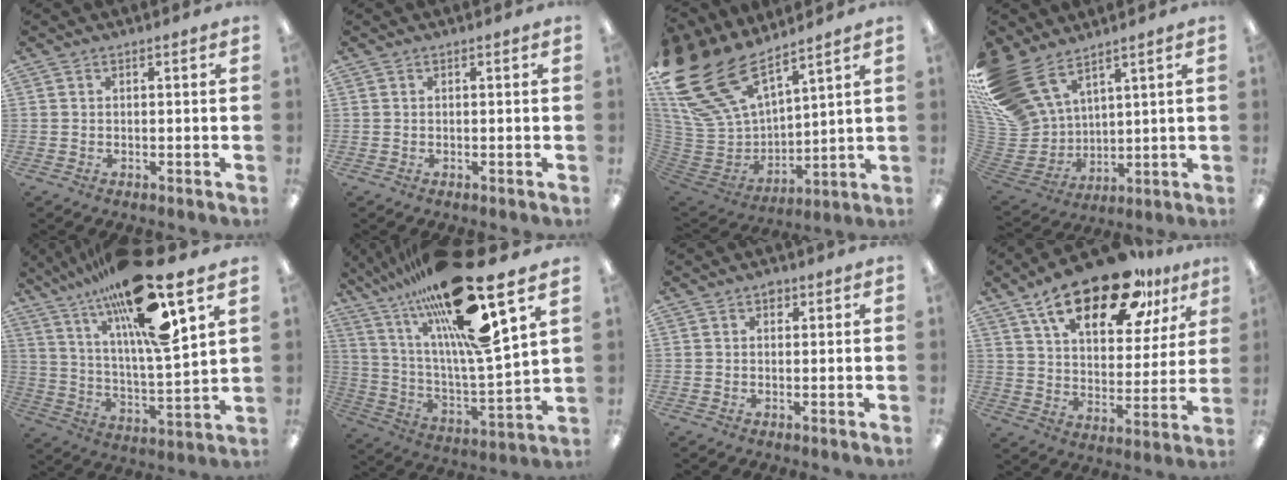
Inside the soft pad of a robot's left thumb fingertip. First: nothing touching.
{"total": 0.0}
{"total": 25.1, "force": [17.5, 12.3, 13.0], "torque": [-0.279, -0.104, 0.328]}
{"total": 19.2, "force": [12.6, 11.3, 9.0], "torque": [-0.226, -0.071, 0.245]}
{"total": 22.9, "force": [15.5, 3.7, 16.4], "torque": [-0.292, -0.088, 0.242]}
{"total": 26.9, "force": [17.8, 4.6, 19.7], "torque": [-0.338, -0.103, 0.280]}
{"total": 1.5, "force": [0.7, 1.0, 0.7], "torque": [0.001, -0.003, 0.009]}
{"total": 23.5, "force": [15.0, 10.1, 15.0], "torque": [-0.242, -0.071, 0.251]}